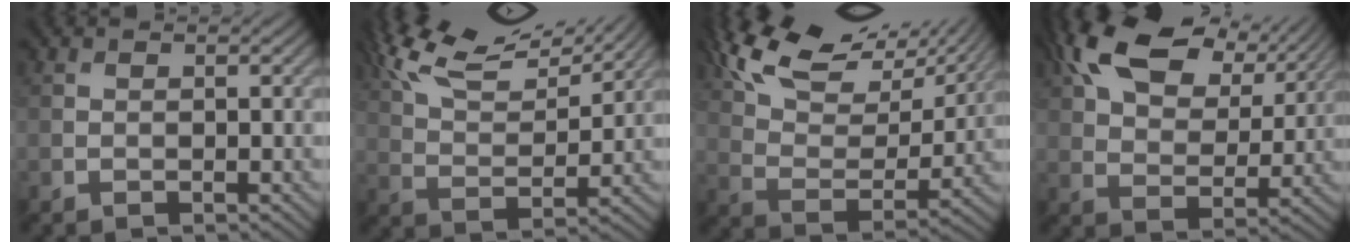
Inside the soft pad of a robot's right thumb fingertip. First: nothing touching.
{"total": 13.6, "force": [10.5, 3.8, 7.8], "torque": [-0.168, 0.018, 0.176]}
{"total": 15.2, "force": [10.5, 6.0, 9.1], "torque": [-0.188, 0.019, 0.180]}
{"total": 14.9, "force": [7.7, 7.9, 10.0], "torque": [-0.193, 0.017, 0.119]}